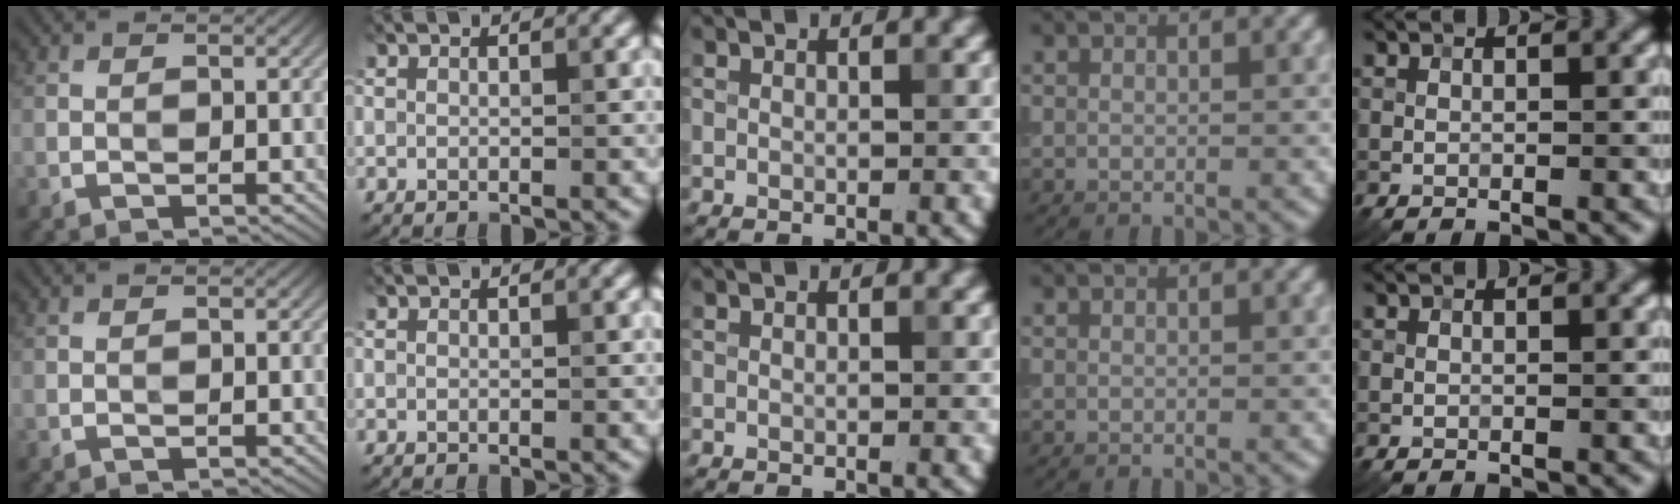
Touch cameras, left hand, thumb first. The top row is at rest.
{}